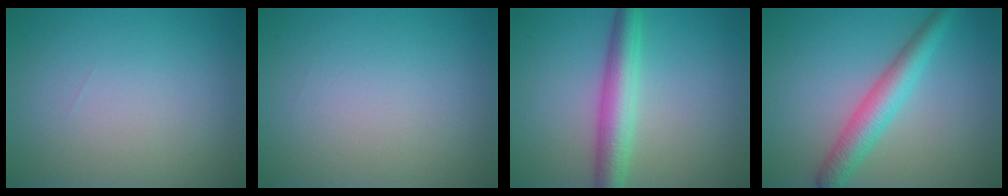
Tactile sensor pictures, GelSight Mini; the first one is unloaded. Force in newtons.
{"total": 0.0}
{"total": 4.6, "press": 4.6, "slide": 0.1}
{"total": 4.1, "press": 4.1, "slide": 0.1}